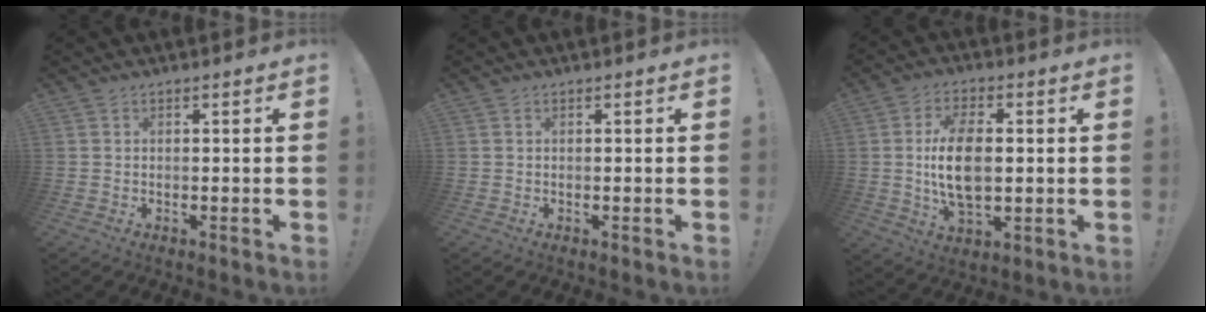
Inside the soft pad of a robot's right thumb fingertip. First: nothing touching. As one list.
[{"total": 0.0}, {"total": 12.6, "force": [0.4, 6.9, 10.5], "torque": [-0.200, -0.008, 0.003]}]